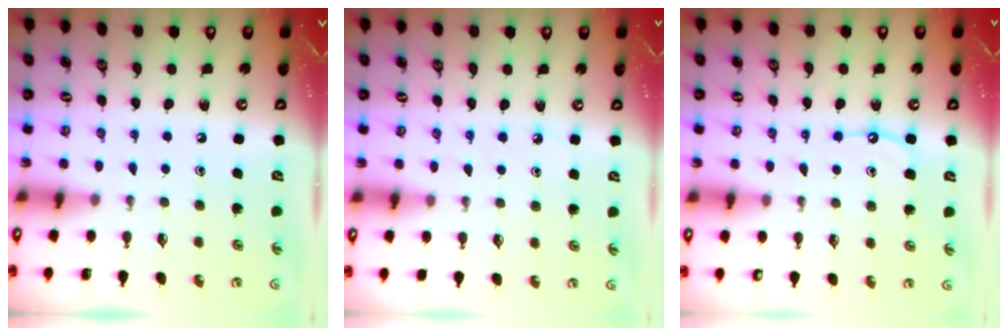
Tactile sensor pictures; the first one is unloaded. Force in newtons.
{"total": 3.9, "press": 3.8, "slide": 0.5}
{"total": 7.1, "press": 7.0, "slide": 0.6}